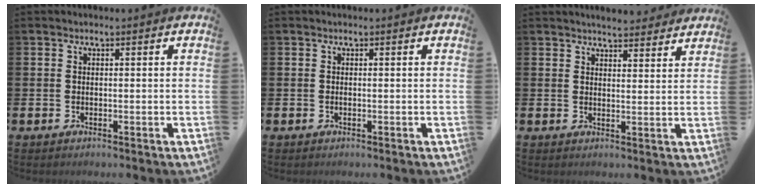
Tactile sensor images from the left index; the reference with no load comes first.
{"total": 0.0}
{"total": 4.2, "force": [4.2, 0.3, 0.2], "torque": [-0.001, -0.026, 0.075]}